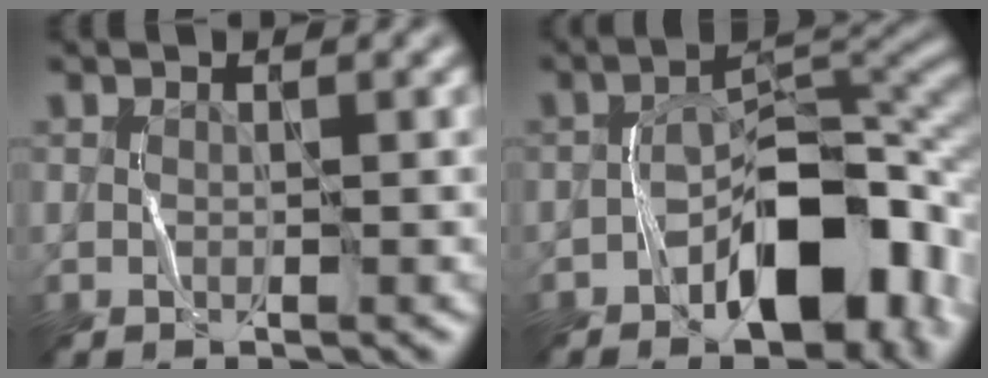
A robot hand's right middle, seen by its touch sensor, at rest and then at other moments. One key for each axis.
{"total": 9.6, "fx": -4.3, "fy": 4.9, "fz": 7.0, "tx": -0.086, "ty": 0.031, "tz": -0.076}